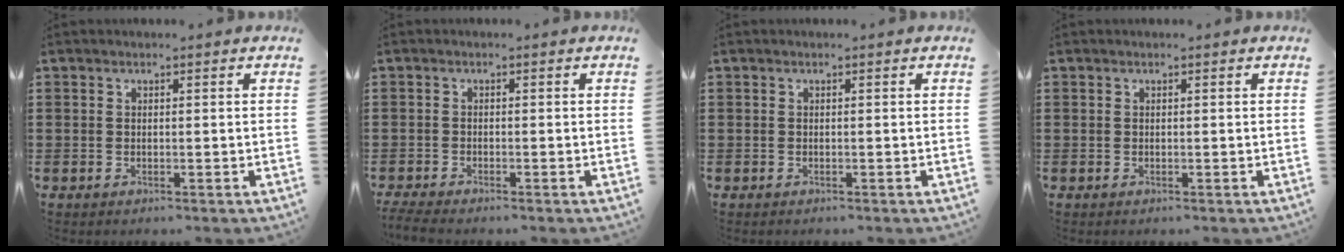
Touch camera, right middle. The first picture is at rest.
{"total": 1.8, "force": [-1.7, -0.1, 0.5], "torque": [-0.018, -0.005, -0.035]}
{"total": 0.0}
{"total": 0.0}